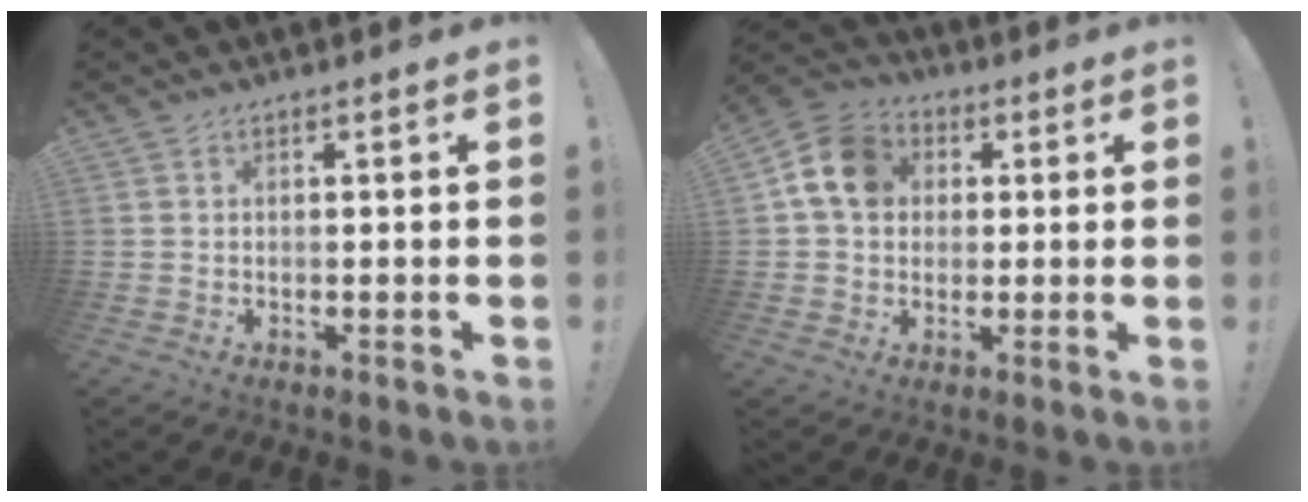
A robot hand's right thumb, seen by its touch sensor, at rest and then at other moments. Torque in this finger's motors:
{"motor_torque": [1.01, 1.23, 0.31, -0.29, 0.07]}